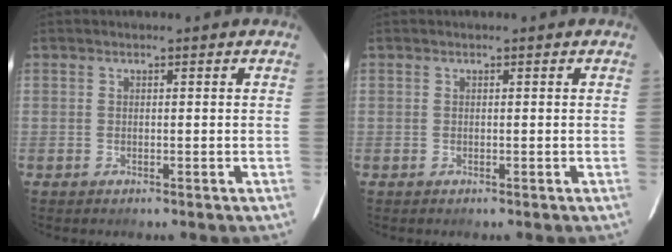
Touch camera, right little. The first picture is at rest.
{"total": 0.0}